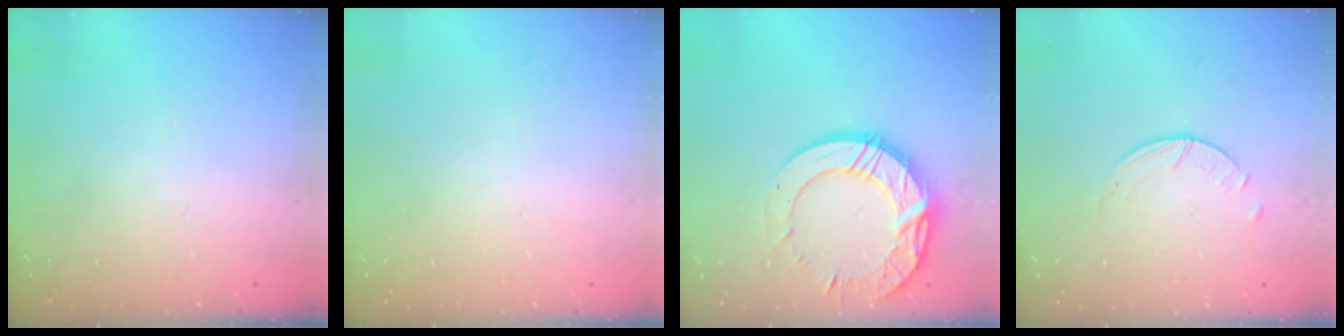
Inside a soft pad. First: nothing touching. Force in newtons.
{"total": 0.0}
{"total": 15.9, "press": 15.8, "slide": 1.4}
{"total": 0.9, "press": 0.9, "slide": 0.1}